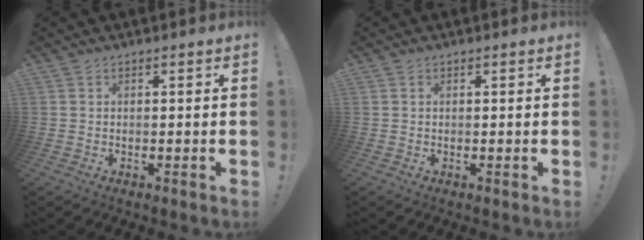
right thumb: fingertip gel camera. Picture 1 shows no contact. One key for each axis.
{"total": 0.0}